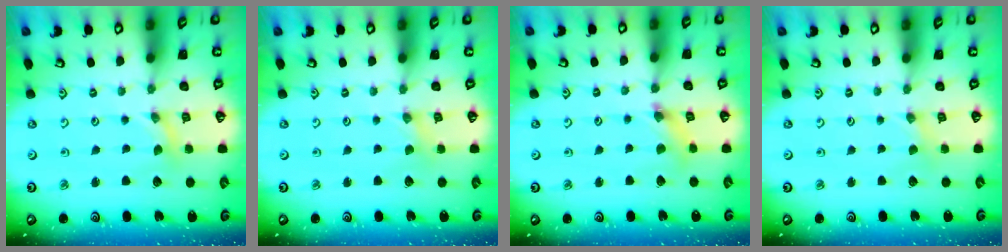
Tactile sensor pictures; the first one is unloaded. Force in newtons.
{"total": 0.0}
{"total": 4.0, "press": 3.9, "slide": 0.5}
{"total": 0.0}